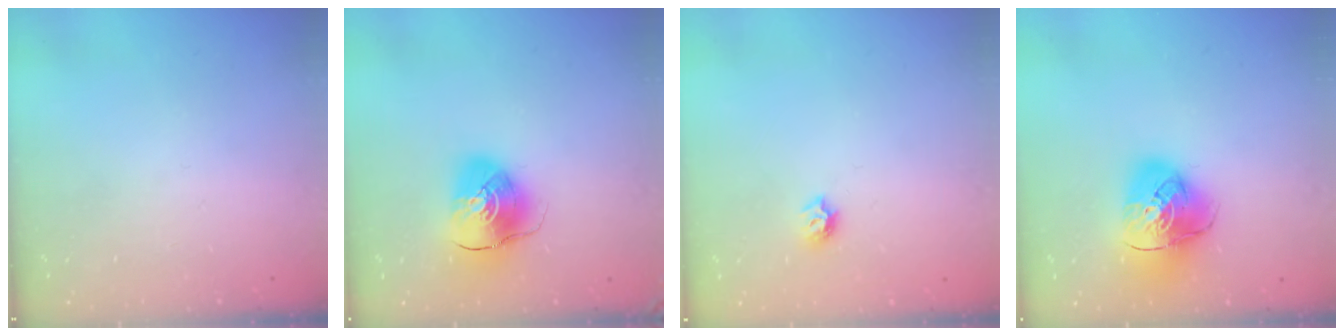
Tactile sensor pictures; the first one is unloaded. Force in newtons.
{"total": 11.3, "press": 11.2, "slide": 1.4}
{"total": 5.7, "press": 5.6, "slide": 0.8}
{"total": 13.4, "press": 13.3, "slide": 1.7}